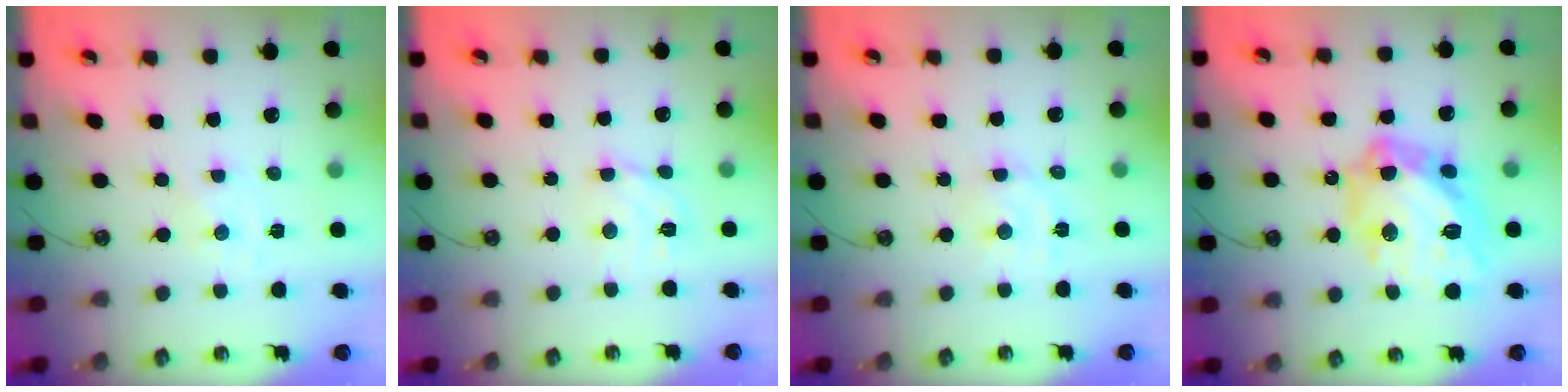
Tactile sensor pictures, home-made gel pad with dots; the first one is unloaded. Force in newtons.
{"total": 7.0, "press": 7.0, "slide": 0.5}
{"total": 4.7, "press": 4.7, "slide": 0.4}
{"total": 22.0, "press": 21.9, "slide": 2.2}